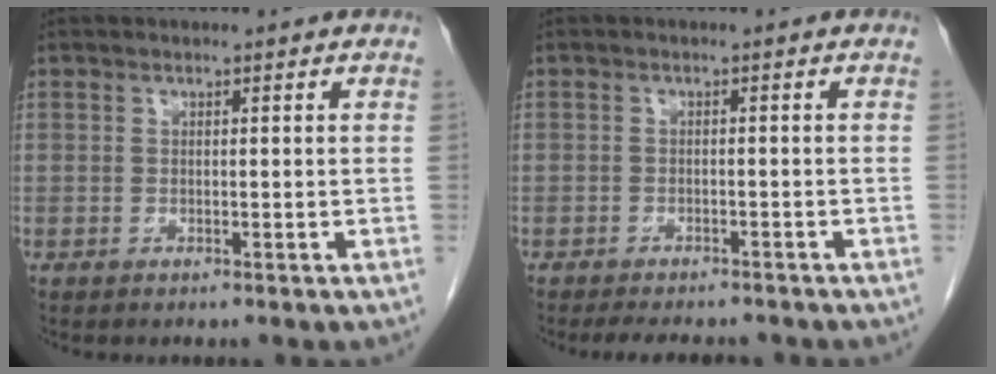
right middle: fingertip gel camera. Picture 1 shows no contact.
{"total": 7.0, "force": [-6.1, 2.2, 2.6], "torque": [-0.036, -0.005, -0.082]}